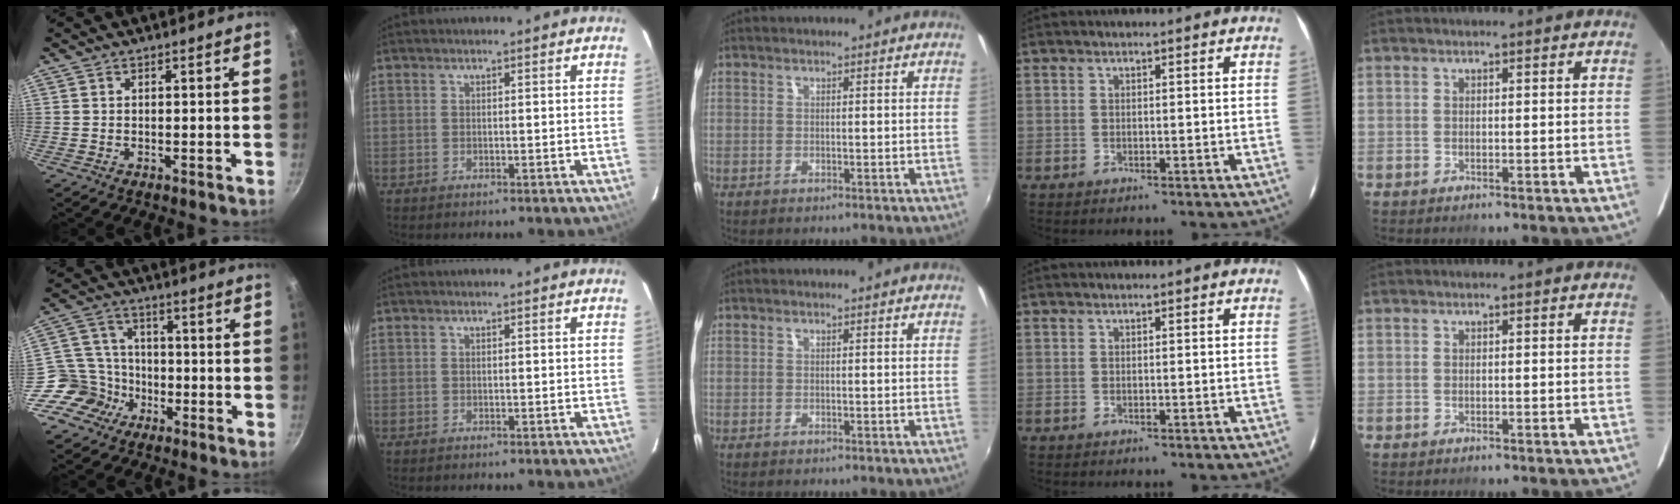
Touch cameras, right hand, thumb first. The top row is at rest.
{"thumb": {"total": 9.7, "force": [-4.9, 8.1, 2.3], "torque": [-0.007, 0.051, -0.098]}}